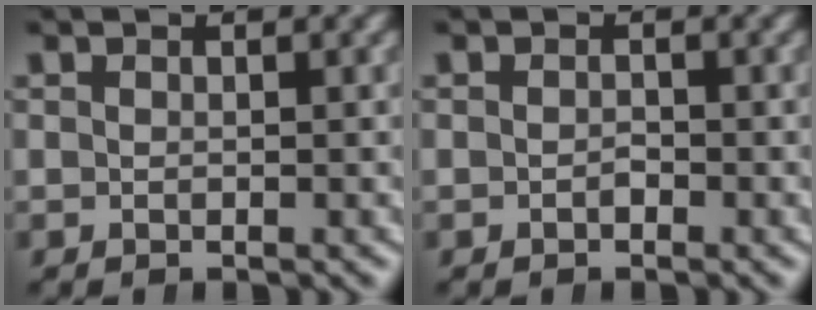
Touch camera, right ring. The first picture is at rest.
{"total": 0.5, "force": [-0.4, 0.3, 0.0], "torque": [-0.007, -0.005, -0.006]}